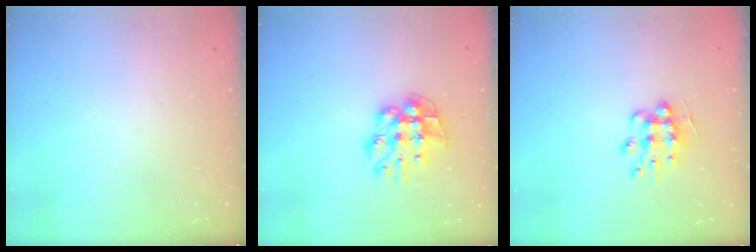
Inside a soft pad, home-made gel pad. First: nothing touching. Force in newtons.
{"total": 10.2, "press": 10.2, "slide": 0.5}
{"total": 9.5, "press": 9.5, "slide": 0.7}